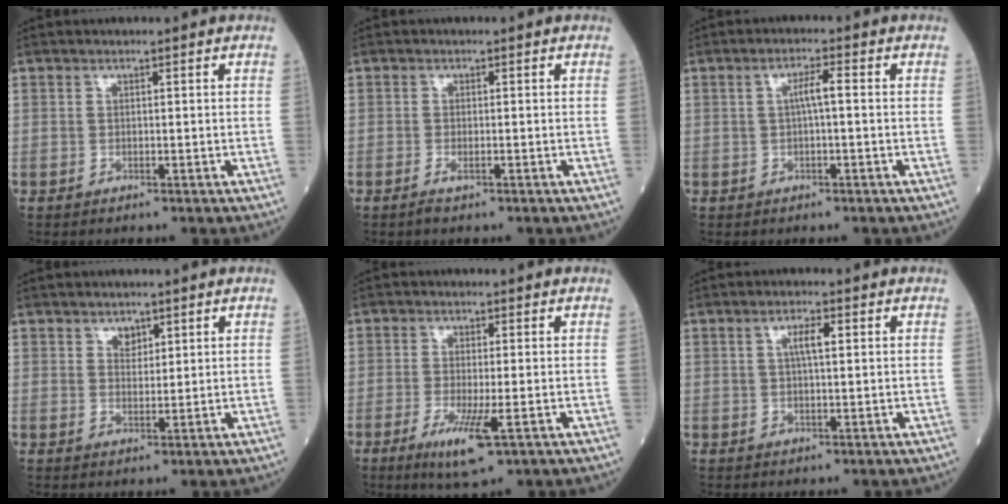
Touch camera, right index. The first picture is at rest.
{"total": 1.1, "force": [-0.6, 0.2, 0.9], "torque": [-0.021, -0.002, -0.009]}
{"total": 2.7, "force": [0.1, 0.2, 2.7], "torque": [-0.049, 0.004, 0.002]}
{"total": 2.0, "force": [1.3, 1.3, 0.8], "torque": [-0.012, -0.002, 0.023]}
{"total": 6.1, "force": [-2.5, 0.6, 5.5], "torque": [-0.106, -0.016, -0.040]}
{"total": 2.8, "force": [0.8, 0.5, 2.7], "torque": [-0.051, 0.003, 0.014]}